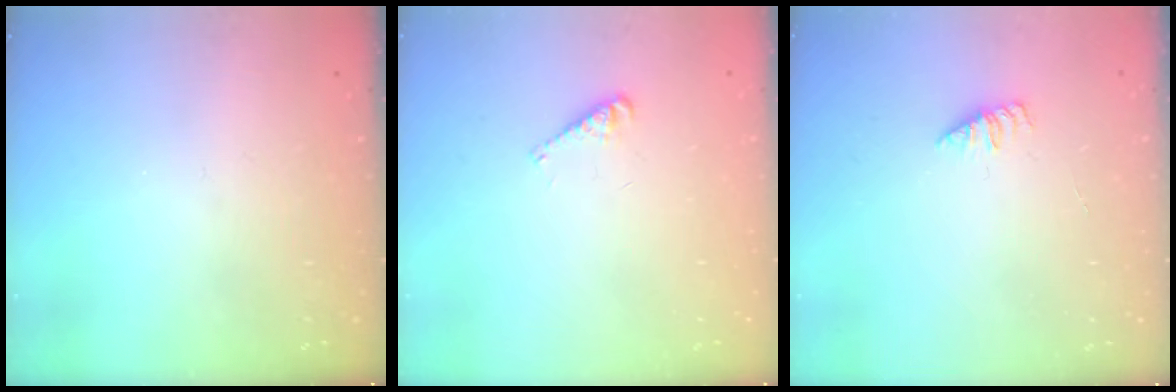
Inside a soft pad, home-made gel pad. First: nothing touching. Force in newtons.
{"total": 2.7, "press": 2.7, "slide": 0.4}
{"total": 1.4, "press": 1.3, "slide": 0.3}